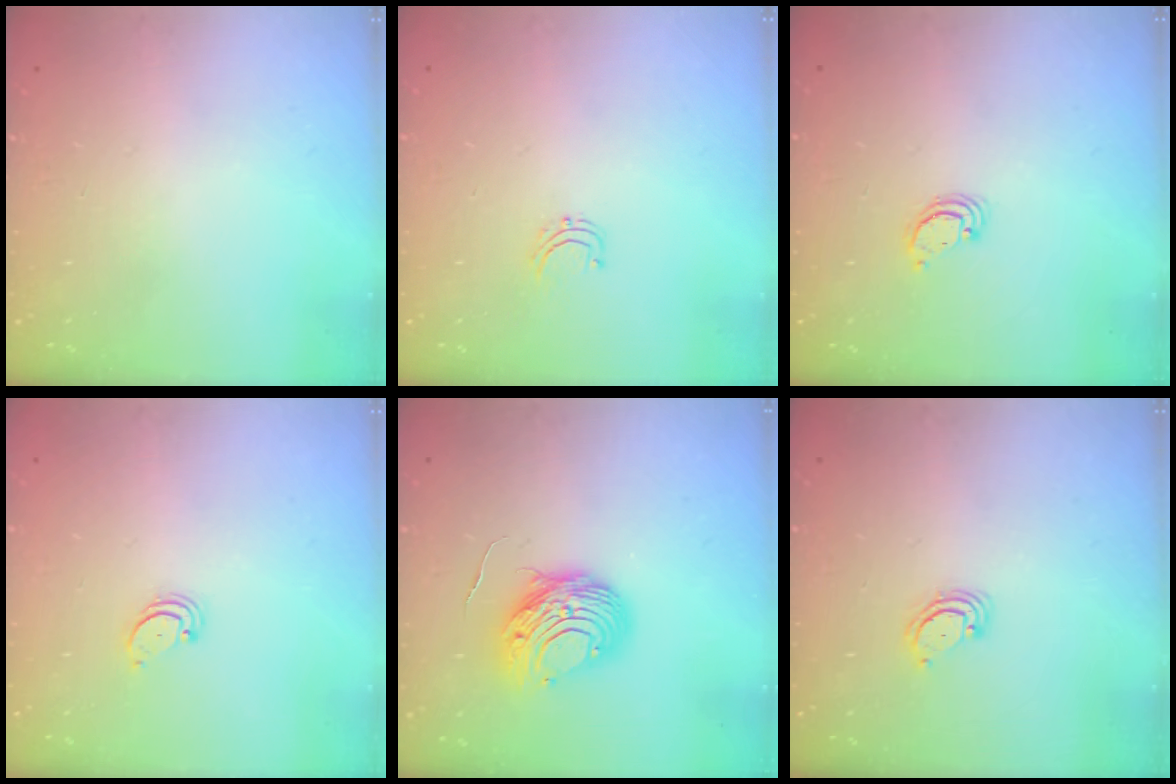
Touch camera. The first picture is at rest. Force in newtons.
{"total": 3.6, "press": 3.5, "slide": 0.4}
{"total": 2.6, "press": 2.6, "slide": 0.2}
{"total": 2.2, "press": 2.2, "slide": 0.2}
{"total": 11.2, "press": 11.2, "slide": 0.9}
{"total": 3.3, "press": 3.3, "slide": 0.4}